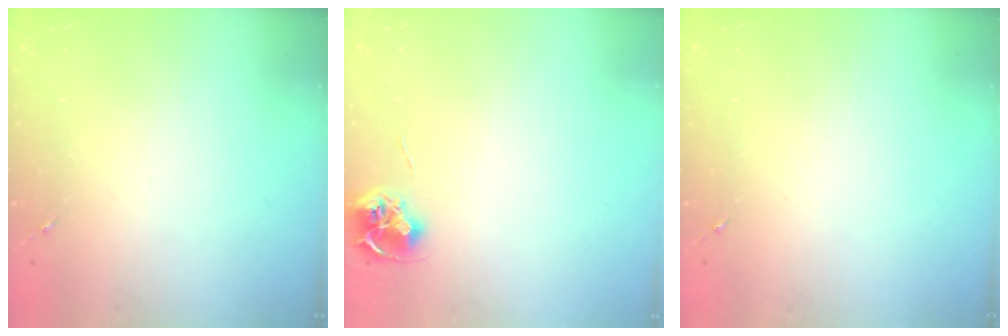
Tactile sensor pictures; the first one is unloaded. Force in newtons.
{"total": 7.1, "press": 7.1, "slide": 0.4}
{"total": 0.0}